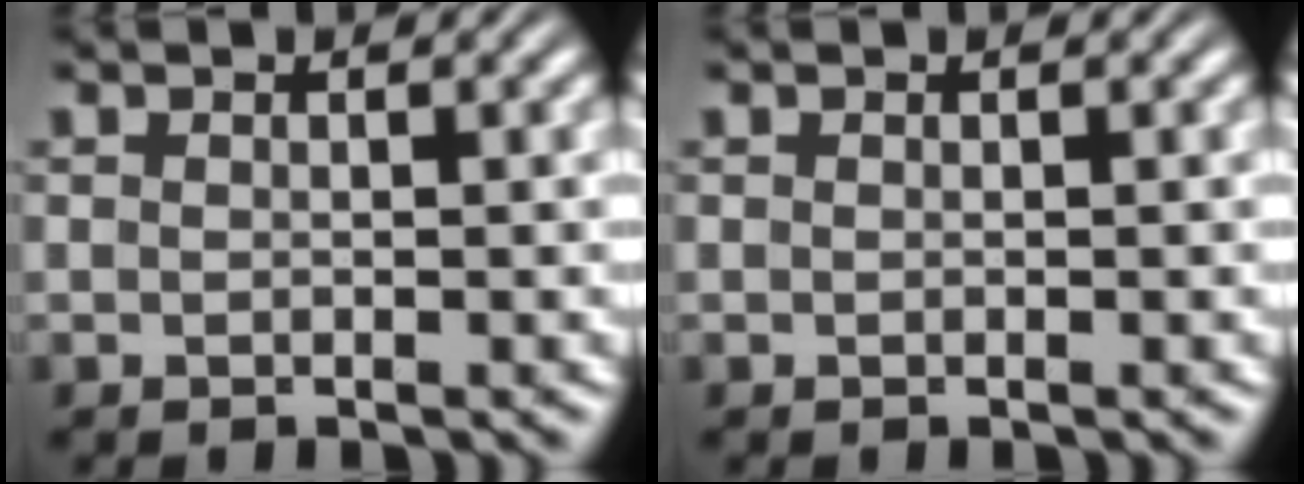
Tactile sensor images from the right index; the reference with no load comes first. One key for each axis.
{"total": 0.0}